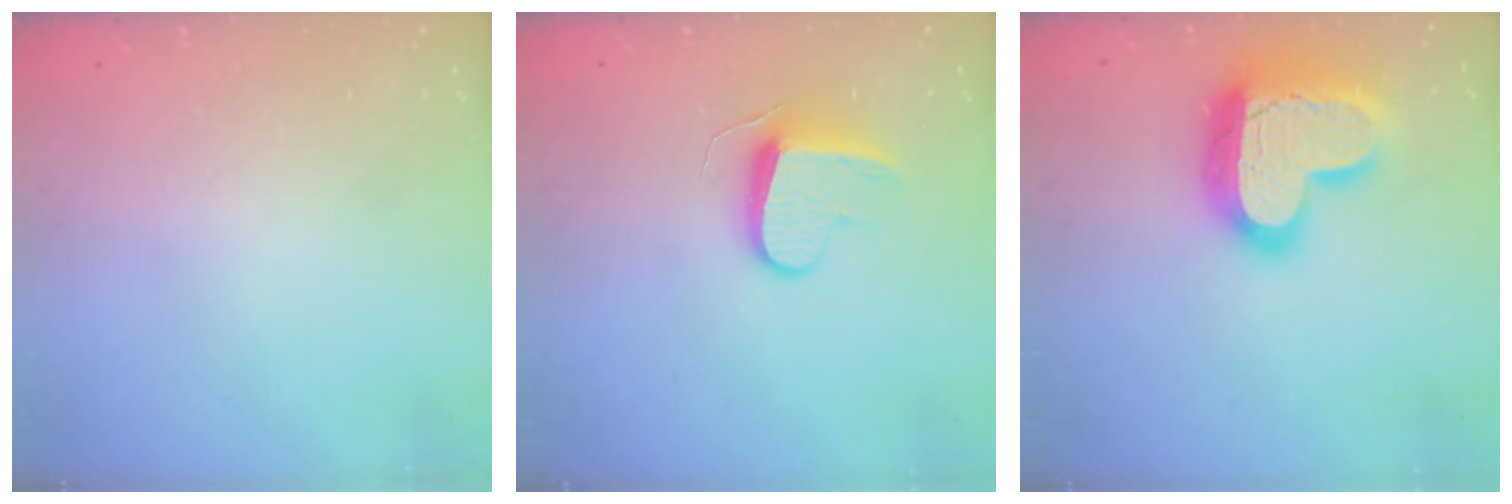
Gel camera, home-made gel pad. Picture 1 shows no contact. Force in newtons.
{"total": 8.9, "press": 8.9, "slide": 0.1}
{"total": 23.6, "press": 23.5, "slide": 2.0}